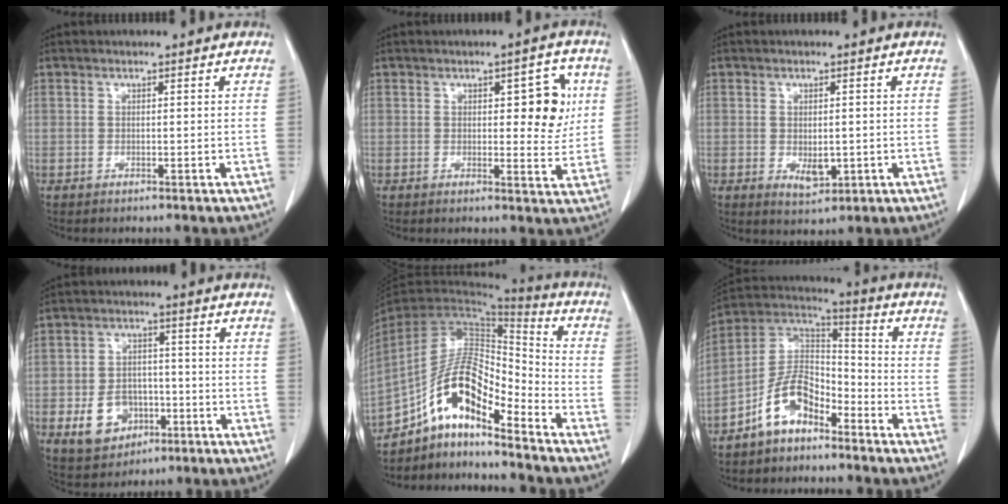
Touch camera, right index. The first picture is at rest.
{"total": 6.6, "force": [1.7, 2.7, 5.8], "torque": [-0.063, 0.006, 0.022]}
{"total": 3.4, "force": [-0.5, 1.8, 2.8], "torque": [-0.046, -0.007, 0.002]}
{"total": 8.0, "force": [-2.8, 6.3, 4.1], "torque": [-0.078, 0.011, -0.037]}
{"total": 14.2, "force": [-9.6, 3.8, 9.7], "torque": [-0.179, 0.038, -0.170]}
{"total": 9.7, "force": [-6.2, 4.8, 5.7], "torque": [-0.116, 0.031, -0.122]}